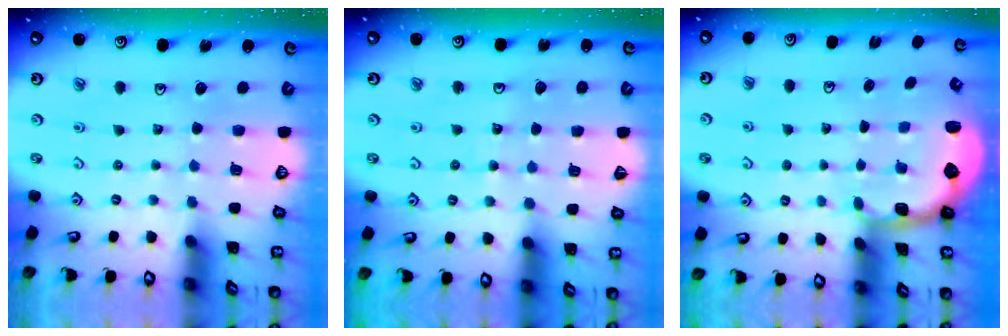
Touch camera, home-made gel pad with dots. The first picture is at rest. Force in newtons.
{"total": 5.5, "press": 5.5, "slide": 0.8}
{"total": 2.6, "press": 2.1, "slide": 1.7}